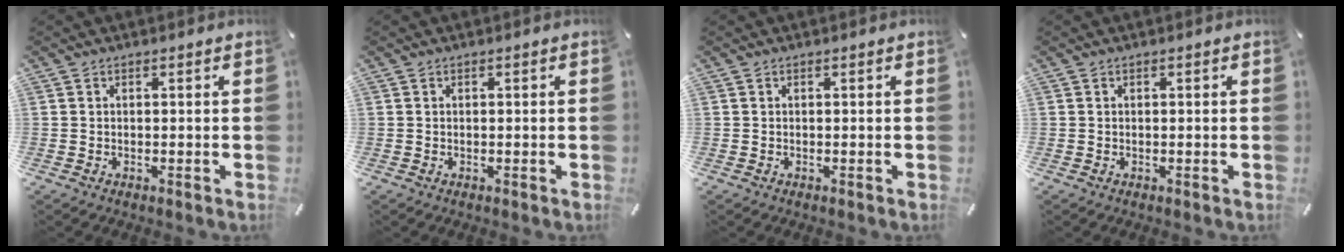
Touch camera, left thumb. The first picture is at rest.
{"total": 0.0}
{"total": 0.0}
{"total": 0.0}